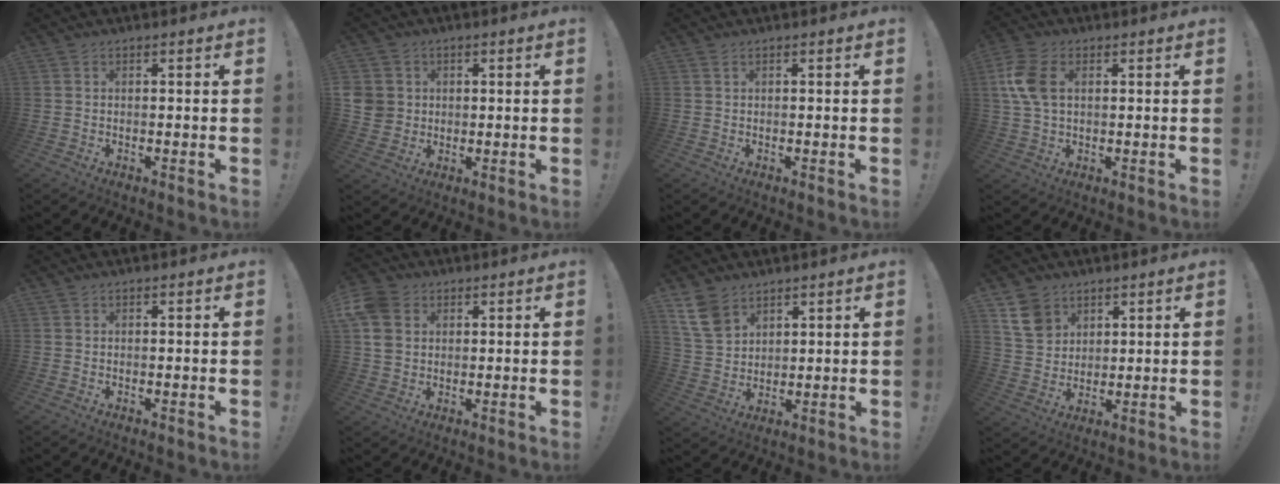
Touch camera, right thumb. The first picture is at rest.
{"total": 5.2, "force": [0.8, 5.0, 1.4], "torque": [-0.037, -0.001, 0.016]}
{"total": 0.5, "force": [0.2, 0.1, 0.5], "torque": [-0.010, 0.001, 0.004]}
{"total": 9.7, "force": [2.4, 6.2, 7.1], "torque": [-0.161, 0.005, 0.043]}
{"total": 0.0}
{"total": 9.2, "force": [2.7, 7.4, 4.8], "torque": [-0.094, -0.011, 0.054]}
{"total": 9.8, "force": [6.4, 6.2, 3.9], "torque": [-0.076, -0.028, 0.131]}
{"total": 9.2, "force": [5.4, 6.9, 2.7], "torque": [-0.040, -0.029, 0.111]}